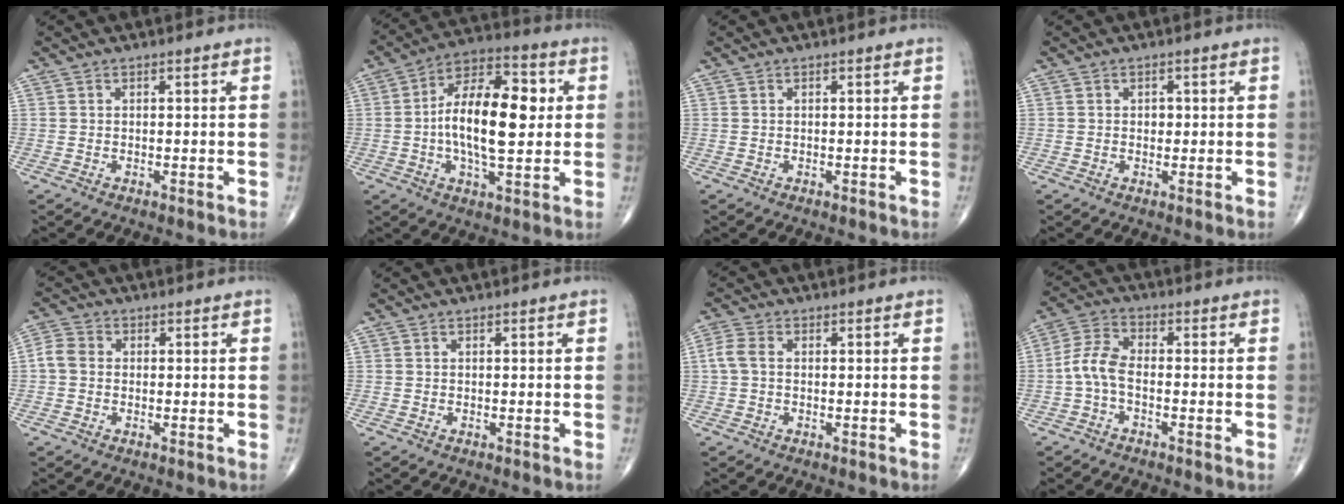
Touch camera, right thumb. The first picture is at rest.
{"total": 17.0, "force": [0.9, 7.7, 15.1], "torque": [-0.244, 0.020, 0.007]}
{"total": 0.0}
{"total": 1.3, "force": [0.1, 1.0, 0.8], "torque": [-0.003, 0.003, 0.001]}
{"total": 3.8, "force": [-0.1, 3.1, 2.1], "torque": [-0.040, 0.011, -0.010]}
{"total": 0.0}
{"total": 3.4, "force": [0.1, 2.2, 2.6], "torque": [-0.063, 0.008, -0.003]}
{"total": 6.0, "force": [-1.5, 3.0, 4.9], "torque": [-0.105, 0.021, -0.040]}